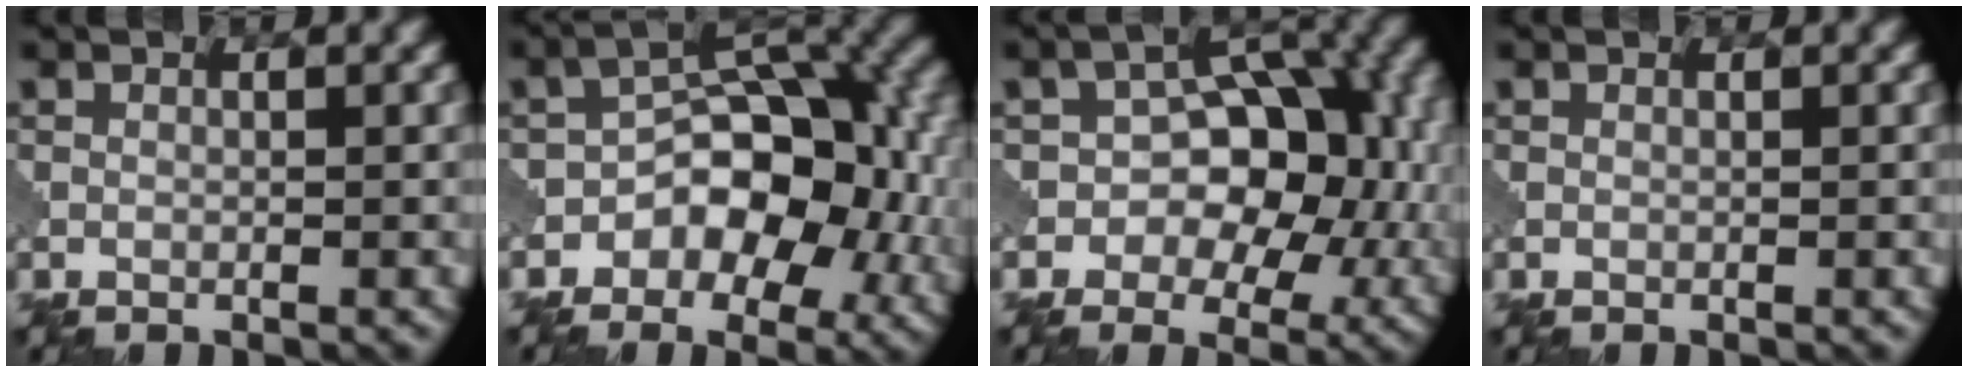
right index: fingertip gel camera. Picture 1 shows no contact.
{"total": 9.5, "force": [-2.2, 6.1, 7.0], "torque": [-0.078, 0.010, -0.043]}
{"total": 11.4, "force": [-0.1, 7.5, 8.5], "torque": [-0.089, 0.004, -0.010]}
{"total": 0.0}